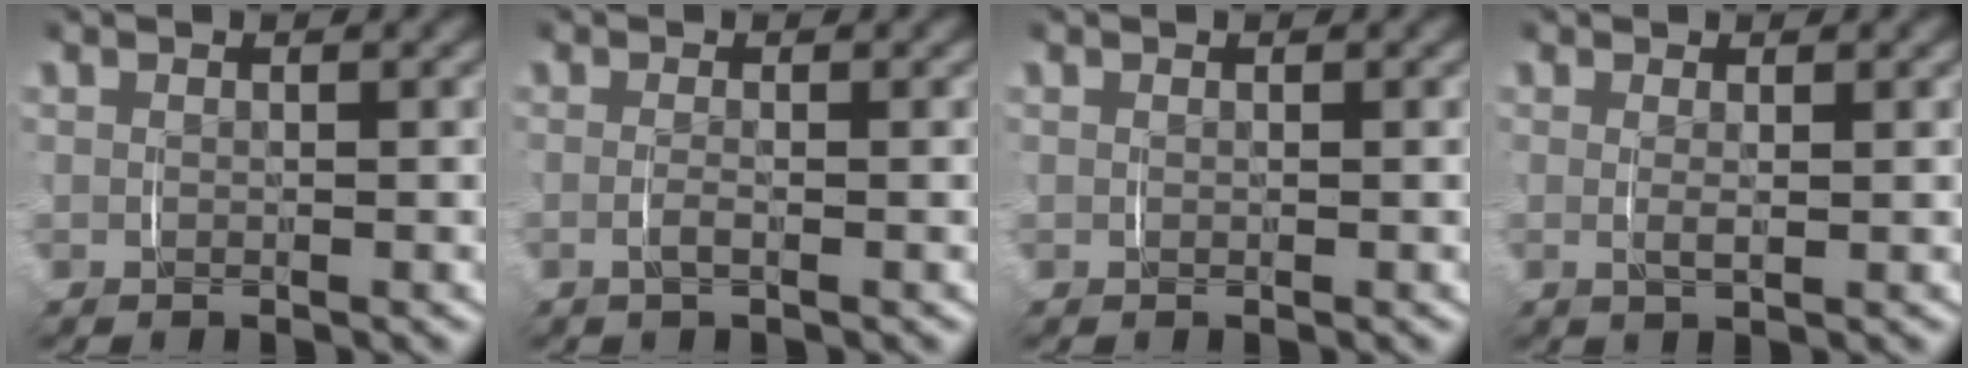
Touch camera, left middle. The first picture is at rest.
{"total": 1.0, "force": [-0.6, -0.2, 0.8], "torque": [-0.017, -0.006, -0.010]}
{"total": 0.0}
{"total": 1.1, "force": [0.1, -0.1, 1.1], "torque": [-0.018, -0.004, 0.004]}